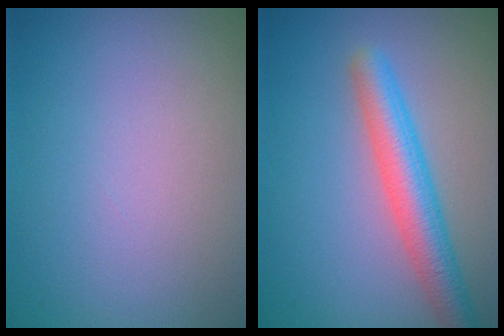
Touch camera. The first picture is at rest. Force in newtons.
{"total": 4.5, "press": 4.5, "slide": 0.2}